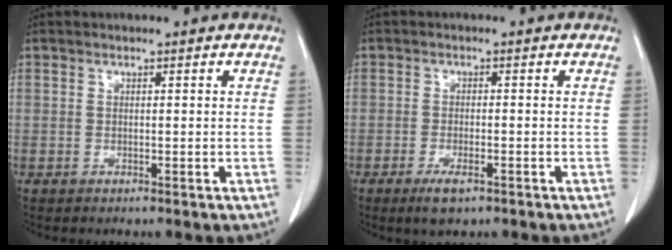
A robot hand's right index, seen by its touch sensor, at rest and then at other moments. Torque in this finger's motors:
{"motor_torque": [0.34, -0.19, 0.17, 0.04]}